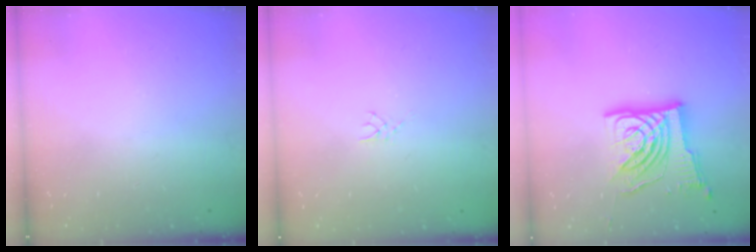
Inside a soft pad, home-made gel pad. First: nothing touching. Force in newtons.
{"total": 2.1, "press": 2.1, "slide": 0.3}
{"total": 16.6, "press": 16.4, "slide": 2.1}